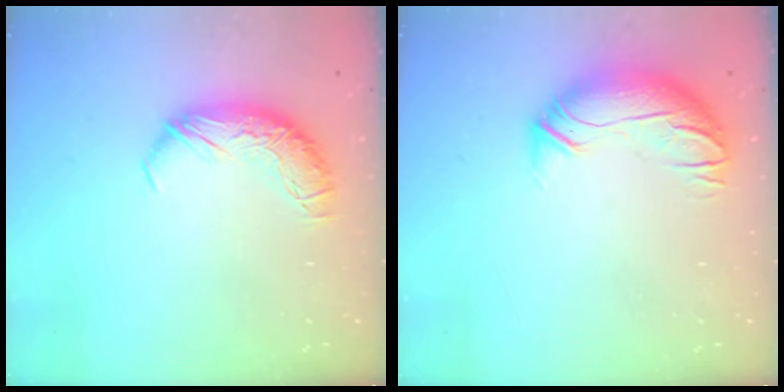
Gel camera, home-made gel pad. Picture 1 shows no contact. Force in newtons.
{"total": 3.0, "press": 1.0, "slide": 2.8}